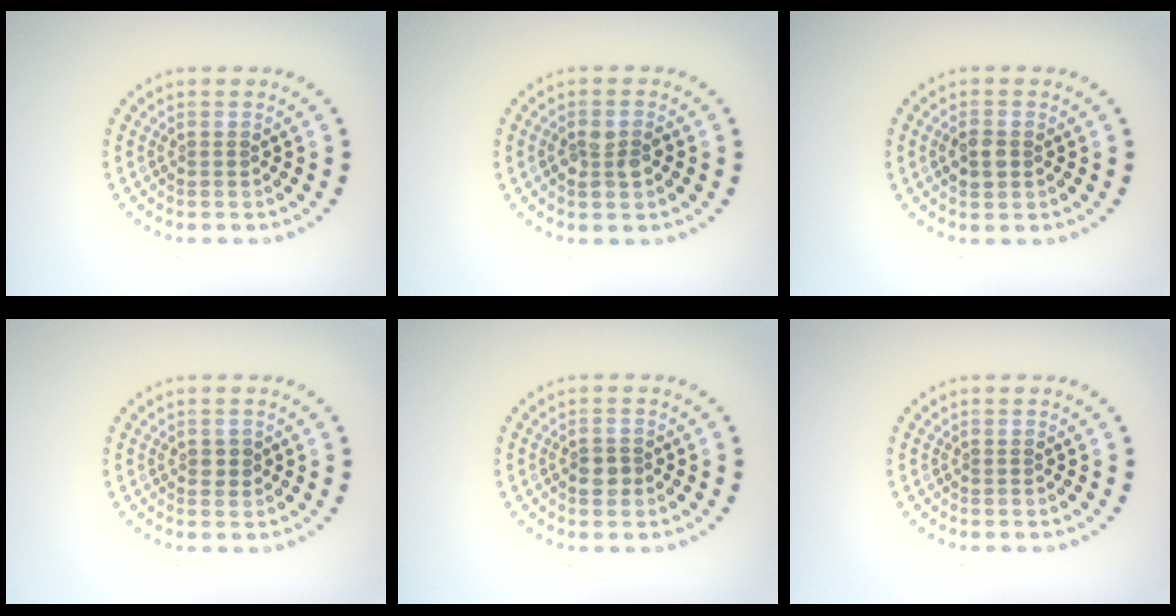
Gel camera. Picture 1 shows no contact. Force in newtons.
{"total": 2.0, "press": 1.9, "slide": 0.4}
{"total": 1.8, "press": 1.8, "slide": 0.1}
{"total": 0.9, "press": 0.9, "slide": 0.1}
{"total": 1.7, "press": 1.6, "slide": 0.6}
{"total": 0.0}